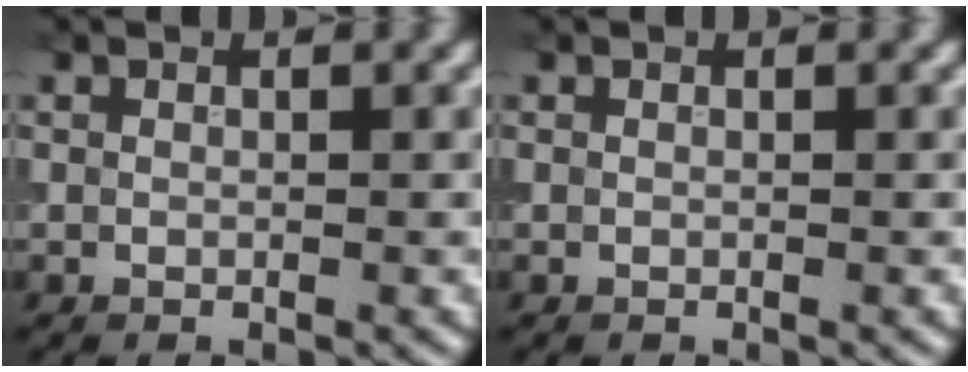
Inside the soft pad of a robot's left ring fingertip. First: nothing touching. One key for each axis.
{"total": 0.0}